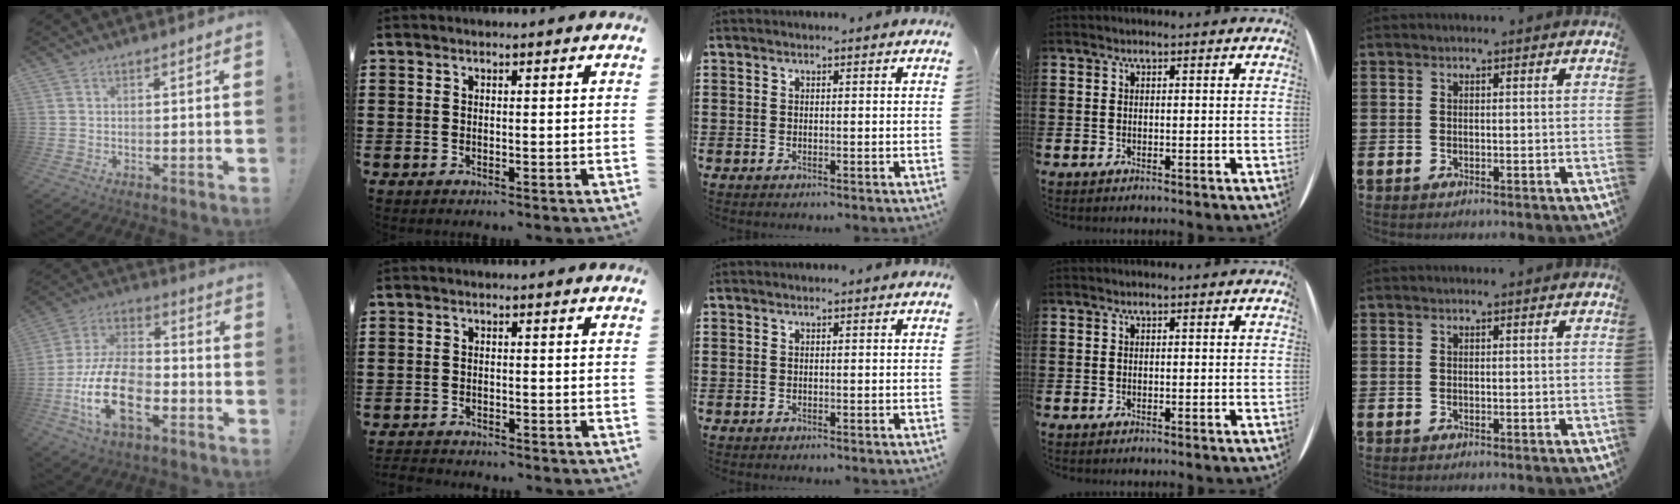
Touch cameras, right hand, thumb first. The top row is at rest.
{"thumb": {"total": 20.5, "force": [-7.7, 11.9, 14.9], "torque": [-0.285, 0.038, -0.126]}, "index": {"total": 1.4, "force": [-1.3, 0.2, -0.1], "torque": [-0.004, 0.002, -0.030]}}